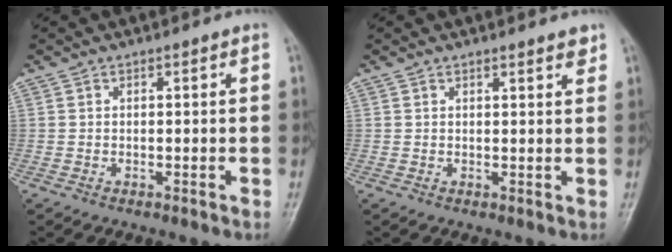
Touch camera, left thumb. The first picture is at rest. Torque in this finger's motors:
{"motor_torque": [-0.06, -0.04, -0.14, -0.03, 0.00]}